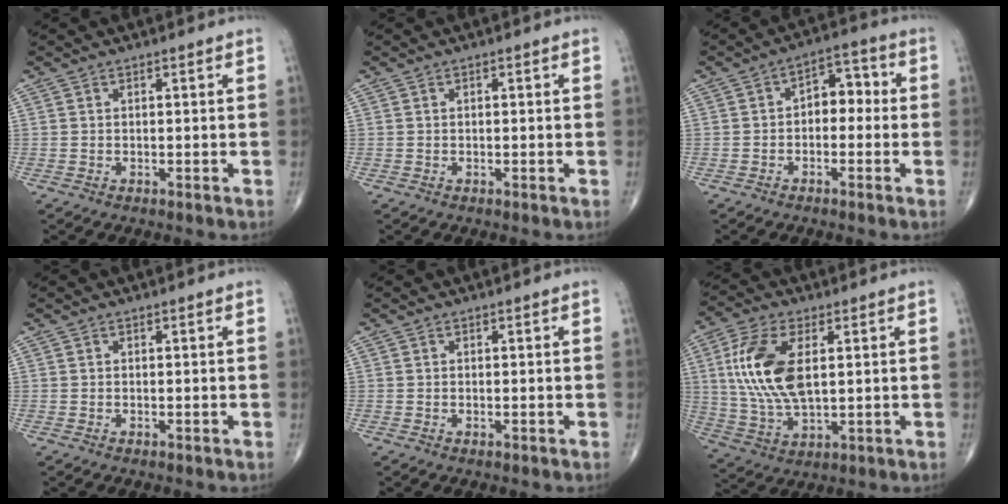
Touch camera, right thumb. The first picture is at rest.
{"total": 0.0}
{"total": 6.0, "force": [-0.4, 4.0, 4.5], "torque": [-0.033, 0.030, -0.021]}
{"total": 0.0}
{"total": 0.0}
{"total": 14.7, "force": [2.9, 7.3, 12.4], "torque": [-0.257, -0.007, 0.060]}